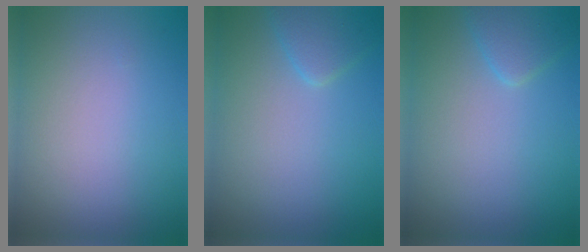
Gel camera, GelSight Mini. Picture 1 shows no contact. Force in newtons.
{"total": 2.1, "press": 2.1, "slide": 0.1}
{"total": 2.1, "press": 2.1, "slide": 0.1}